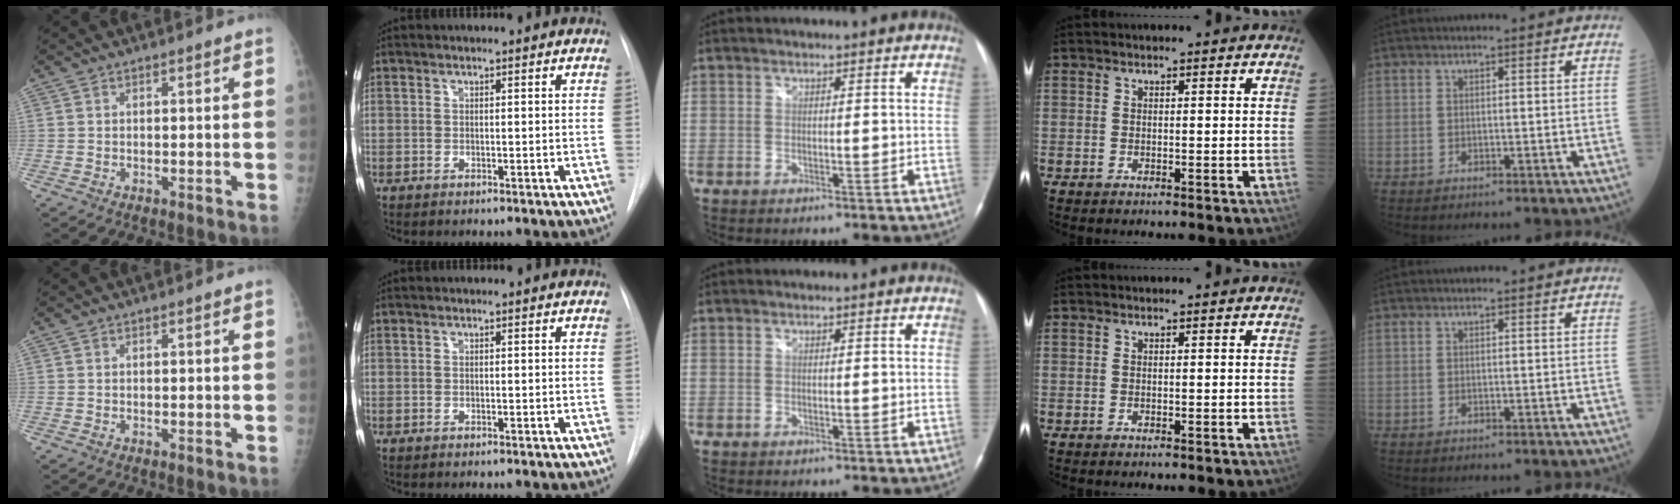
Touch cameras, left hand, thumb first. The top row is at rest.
{}